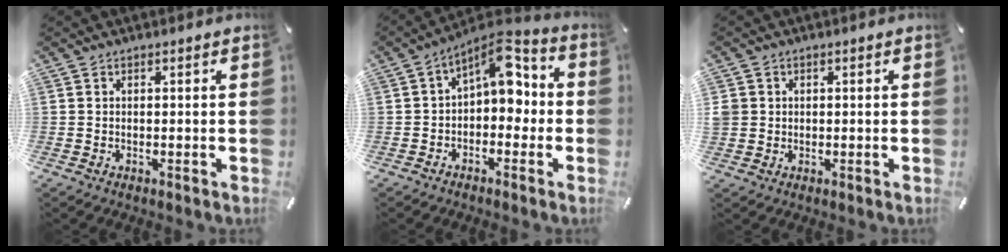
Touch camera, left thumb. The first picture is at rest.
{"total": 9.6, "force": [3.6, 5.3, 7.1], "torque": [-0.102, -0.024, 0.058]}
{"total": 3.0, "force": [0.6, 2.9, 0.4], "torque": [-0.010, 0.005, 0.013]}